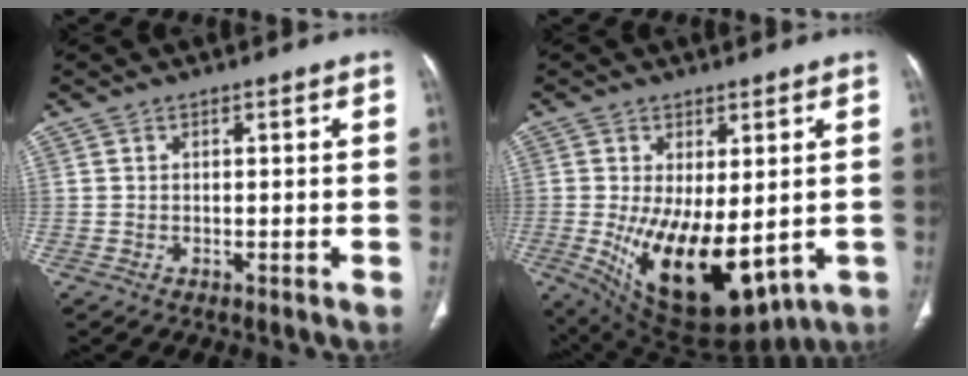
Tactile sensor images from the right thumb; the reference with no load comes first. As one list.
[{"total": 17.6, "force": [-2.8, 8.7, 15.0], "torque": [-0.240, -0.029, -0.012]}]